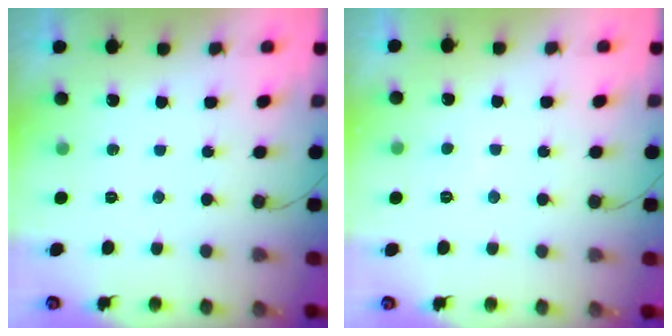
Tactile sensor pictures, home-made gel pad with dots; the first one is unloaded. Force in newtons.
{"total": 1.3, "press": 1.3, "slide": 0.1}